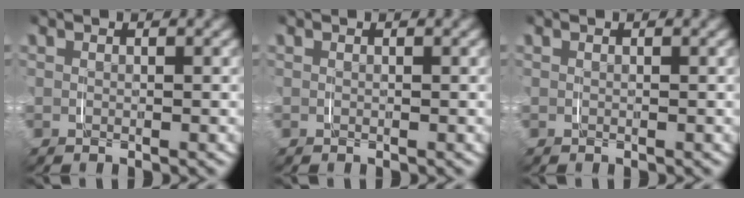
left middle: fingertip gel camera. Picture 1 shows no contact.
{"total": 0.0}
{"total": 0.0}